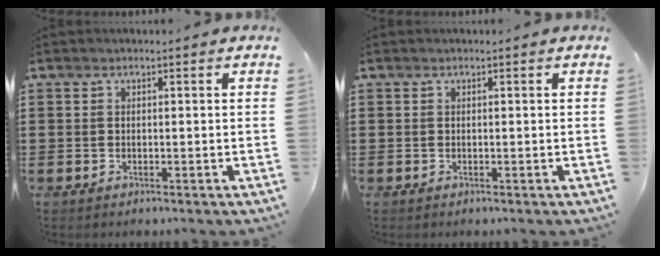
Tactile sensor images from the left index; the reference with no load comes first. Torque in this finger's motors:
{"motor_torque": [-0.02, -0.02, 0.00, -0.01]}